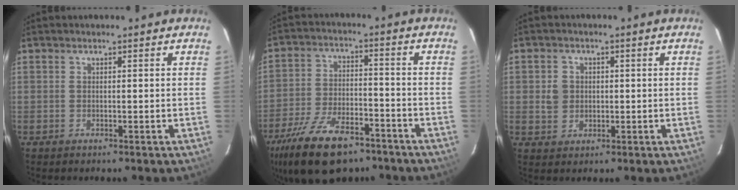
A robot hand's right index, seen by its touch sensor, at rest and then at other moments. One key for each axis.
{"total": 18.3, "fx": -12.6, "fy": 8.1, "fz": 10.5, "tx": -0.226, "ty": -0.022, "tz": -0.210}
{"total": 3.9, "fx": 0.2, "fy": 3.6, "fz": 1.4, "tx": -0.025, "ty": 0.010, "tz": 0.007}